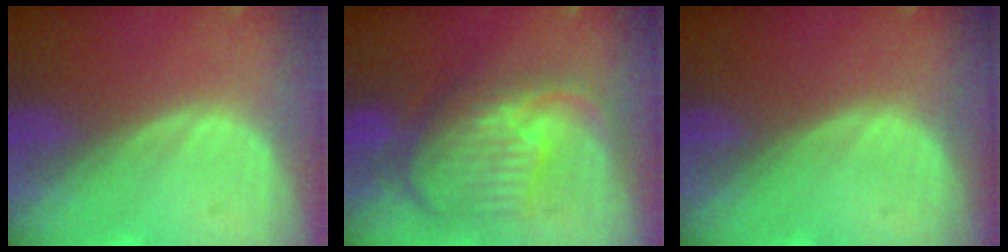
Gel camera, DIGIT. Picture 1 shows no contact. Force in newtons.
{"total": 10.5, "press": 9.5, "slide": 4.7}
{"total": 0.0}